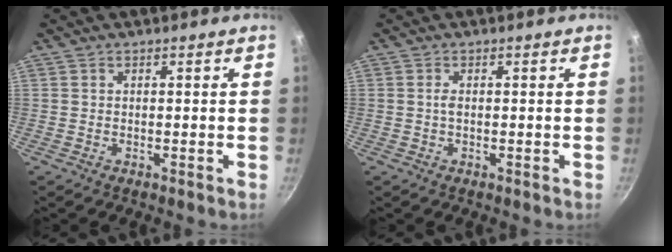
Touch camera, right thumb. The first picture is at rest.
{"total": 1.1, "force": [0.0, 0.6, 1.0], "torque": [-0.019, 0.002, -0.002]}